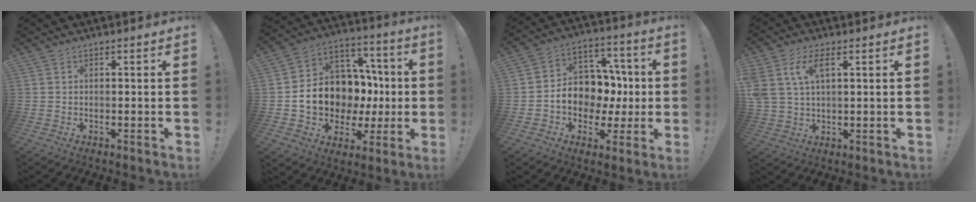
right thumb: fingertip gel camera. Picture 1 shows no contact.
{"total": 15.6, "force": [-1.0, 12.9, 8.8], "torque": [-0.138, 0.005, 0.014]}
{"total": 12.5, "force": [-1.8, 10.9, 5.7], "torque": [-0.065, 0.013, -0.014]}
{"total": 8.6, "force": [3.4, 4.6, 6.4], "torque": [-0.143, -0.001, 0.062]}